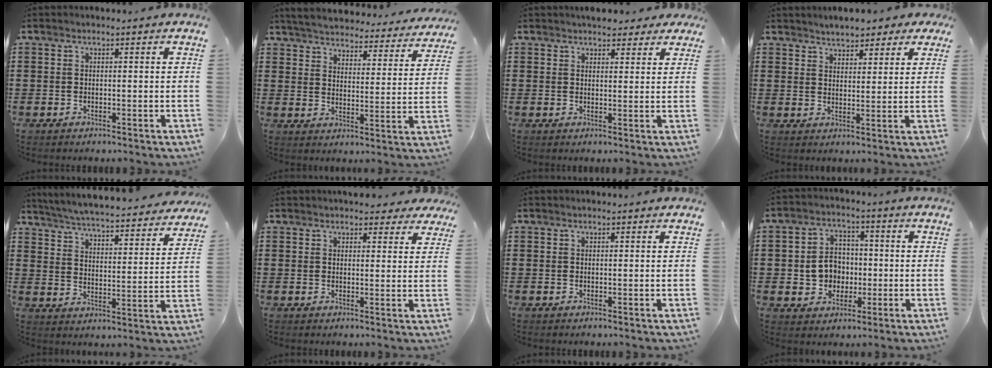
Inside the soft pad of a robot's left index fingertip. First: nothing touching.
{"total": 4.7, "force": [4.7, 0.0, 0.3], "torque": [-0.034, -0.039, 0.078]}
{"total": 3.3, "force": [2.9, 1.1, 1.0], "torque": [-0.019, -0.003, 0.052]}
{"total": 3.9, "force": [3.6, 1.4, 0.8], "torque": [-0.030, 0.000, 0.067]}
{"total": 5.1, "force": [5.0, -0.6, 1.1], "torque": [-0.046, -0.039, 0.080]}
{"total": 3.3, "force": [3.0, 1.0, 1.0], "torque": [-0.010, -0.007, 0.052]}
{"total": 0.0}
{"total": 6.3, "force": [-0.5, 5.7, 2.7], "torque": [-0.052, 0.012, -0.012]}